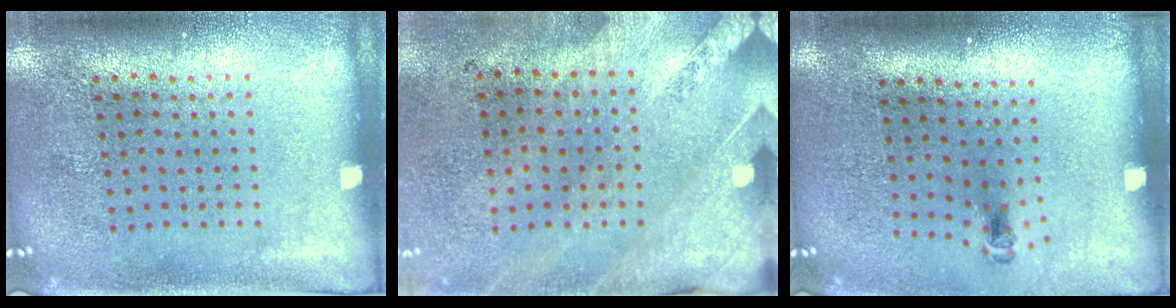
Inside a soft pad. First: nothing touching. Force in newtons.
{"total": 2.5, "press": 2.0, "slide": 1.4}
{"total": 0.6, "press": 0.3, "slide": 0.5}